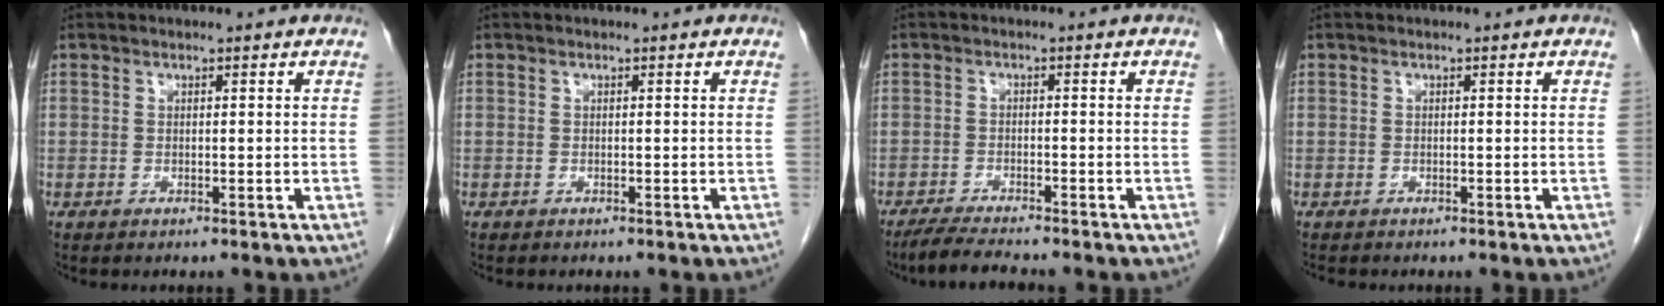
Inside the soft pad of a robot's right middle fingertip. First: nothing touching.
{"total": 0.0}
{"total": 4.5, "force": [-4.0, -0.2, 2.0], "torque": [-0.042, -0.018, -0.074]}
{"total": 0.8, "force": [-0.8, 0.2, 0.2], "torque": [-0.011, -0.003, -0.013]}